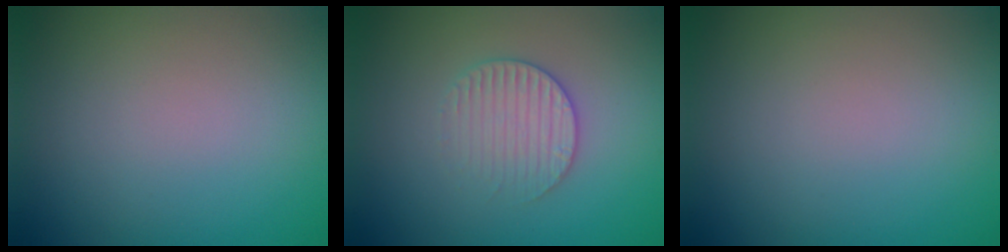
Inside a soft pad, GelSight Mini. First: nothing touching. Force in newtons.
{"total": 2.8, "press": 2.7, "slide": 0.6}
{"total": 0.0}